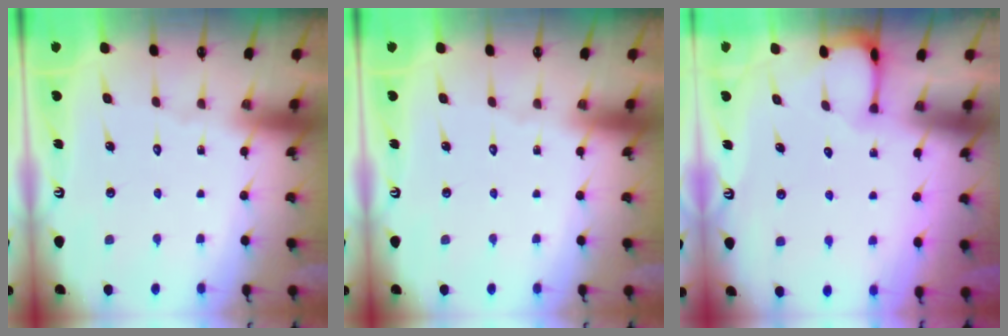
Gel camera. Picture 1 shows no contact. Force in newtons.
{"total": 0.0}
{"total": 1.8, "press": 1.8, "slide": 0.2}